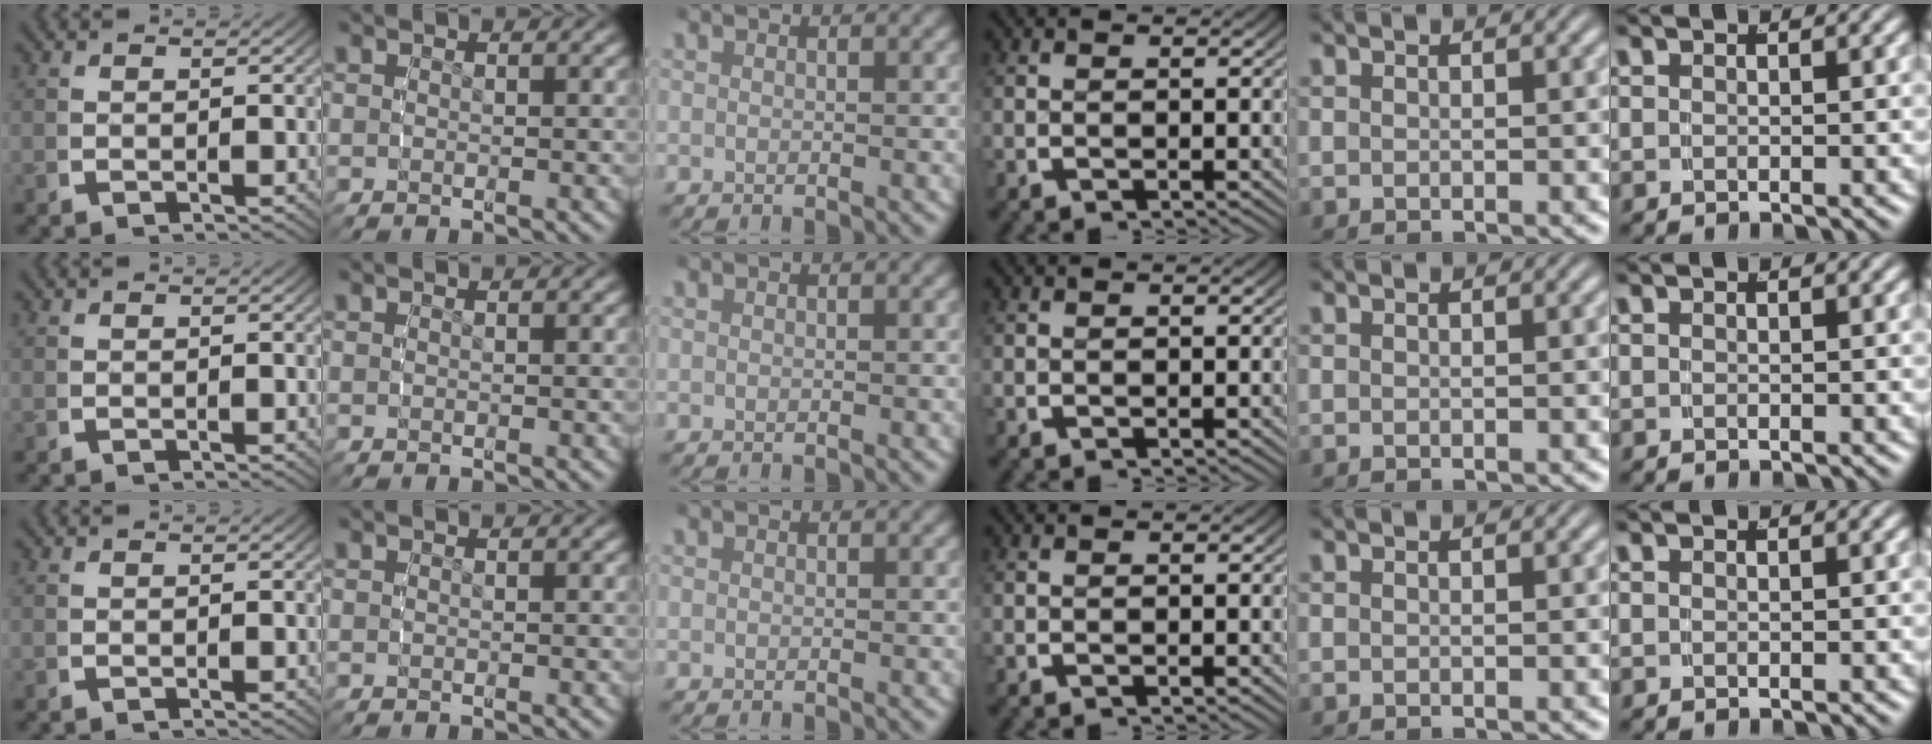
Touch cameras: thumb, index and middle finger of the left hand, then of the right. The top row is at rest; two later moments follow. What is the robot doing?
{"motion": "reach", "object": "shoes"}